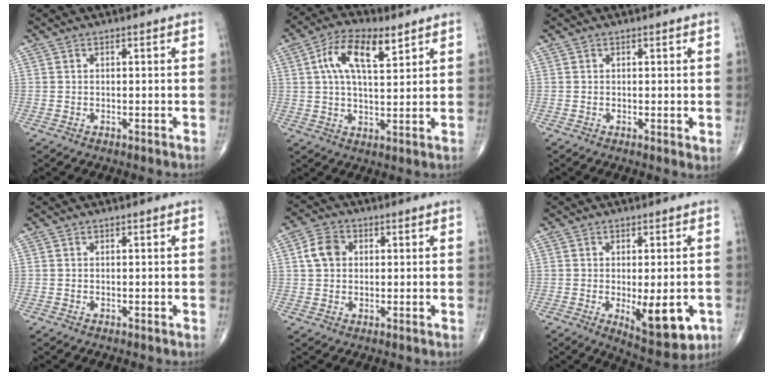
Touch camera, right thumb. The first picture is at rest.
{"total": 11.0, "force": [4.6, 4.7, 8.9], "torque": [-0.154, -0.002, 0.080]}
{"total": 1.3, "force": [0.2, 0.4, 1.3], "torque": [-0.022, -0.008, 0.001]}
{"total": 0.0}
{"total": 5.2, "force": [1.0, 4.2, 3.0], "torque": [-0.048, 0.008, 0.013]}
{"total": 11.0, "force": [-2.8, 4.1, 9.8], "torque": [-0.120, -0.018, -0.028]}